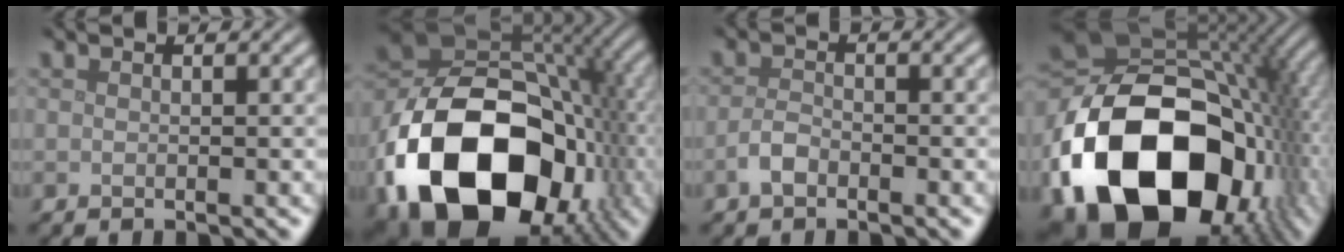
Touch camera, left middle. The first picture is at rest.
{"total": 19.2, "force": [-7.3, 12.9, 12.1], "torque": [-0.231, -0.039, -0.117]}
{"total": 1.8, "force": [-1.1, 0.9, 1.1], "torque": [-0.023, 0.003, -0.026]}
{"total": 20.8, "force": [-6.2, 14.5, 13.6], "torque": [-0.279, -0.059, -0.078]}